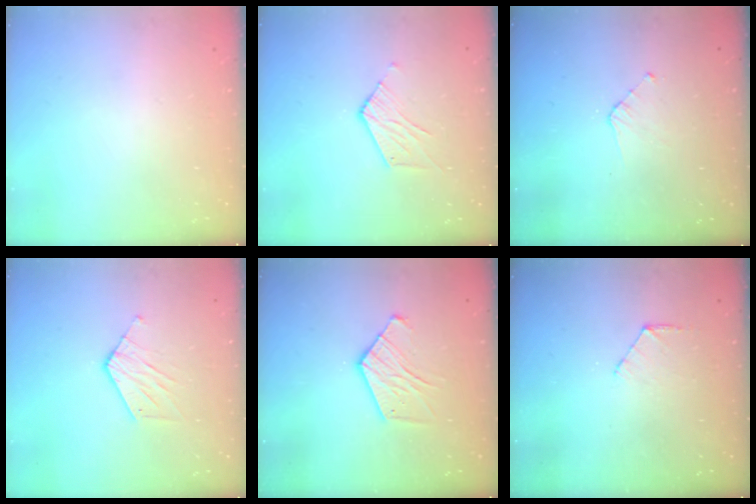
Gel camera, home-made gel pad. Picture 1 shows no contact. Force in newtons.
{"total": 5.4, "press": 5.4, "slide": 0.4}
{"total": 3.5, "press": 3.5, "slide": 0.3}
{"total": 7.1, "press": 7.1, "slide": 0.3}
{"total": 8.8, "press": 8.8, "slide": 0.3}
{"total": 4.2, "press": 4.2, "slide": 0.5}